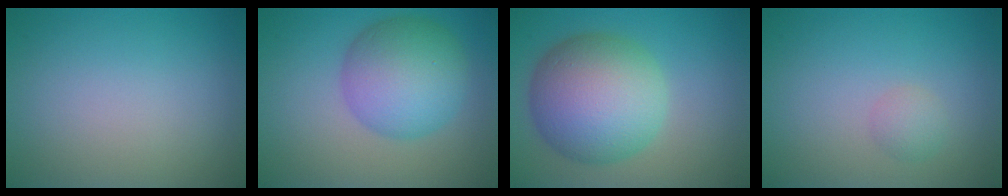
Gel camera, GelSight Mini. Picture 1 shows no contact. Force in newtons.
{"total": 7.5, "press": 7.5, "slide": 0.2}
{"total": 10.3, "press": 10.3, "slide": 0.4}
{"total": 1.3, "press": 1.3, "slide": 0.0}